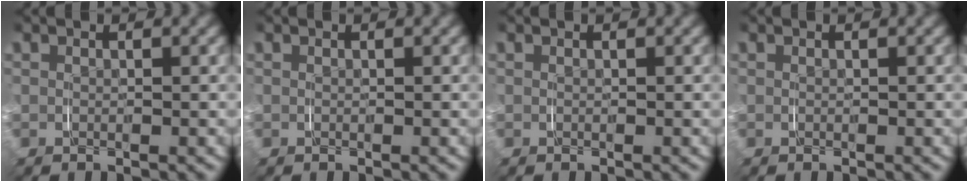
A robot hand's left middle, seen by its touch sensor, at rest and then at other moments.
{"total": 0.0}
{"total": 0.0}
{"total": 0.0}